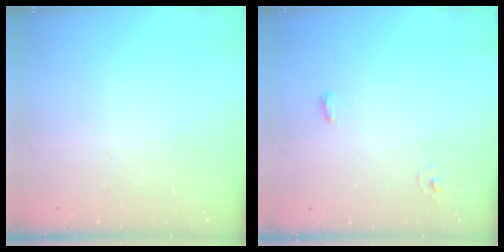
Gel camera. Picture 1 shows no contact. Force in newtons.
{"total": 4.1, "press": 3.5, "slide": 2.2}